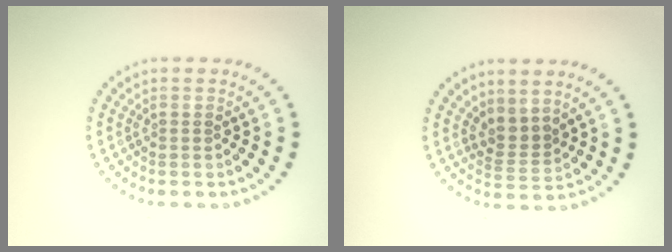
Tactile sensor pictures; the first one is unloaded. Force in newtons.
{"total": 2.2, "press": 1.5, "slide": 1.6}